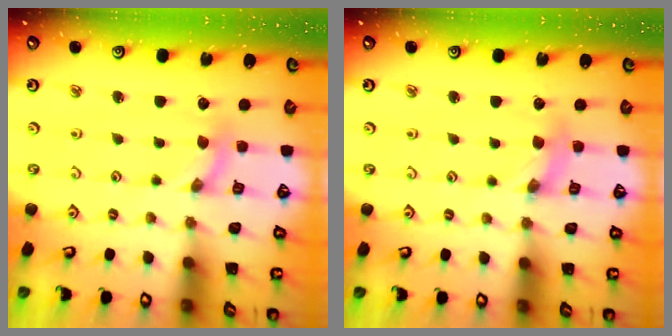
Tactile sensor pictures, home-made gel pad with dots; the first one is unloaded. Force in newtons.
{"total": 2.7, "press": 2.7, "slide": 0.3}